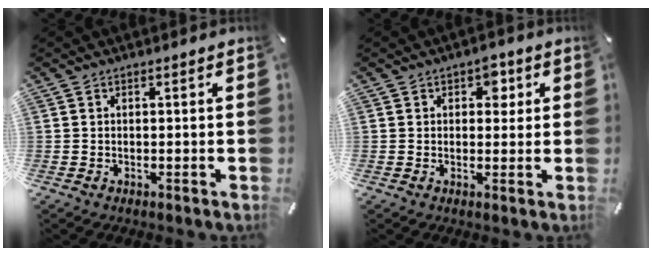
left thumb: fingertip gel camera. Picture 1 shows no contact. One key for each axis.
{"total": 3.7, "fx": 1.3, "fy": 2.7, "fz": 2.2, "tx": -0.007, "ty": -0.008, "tz": 0.010}